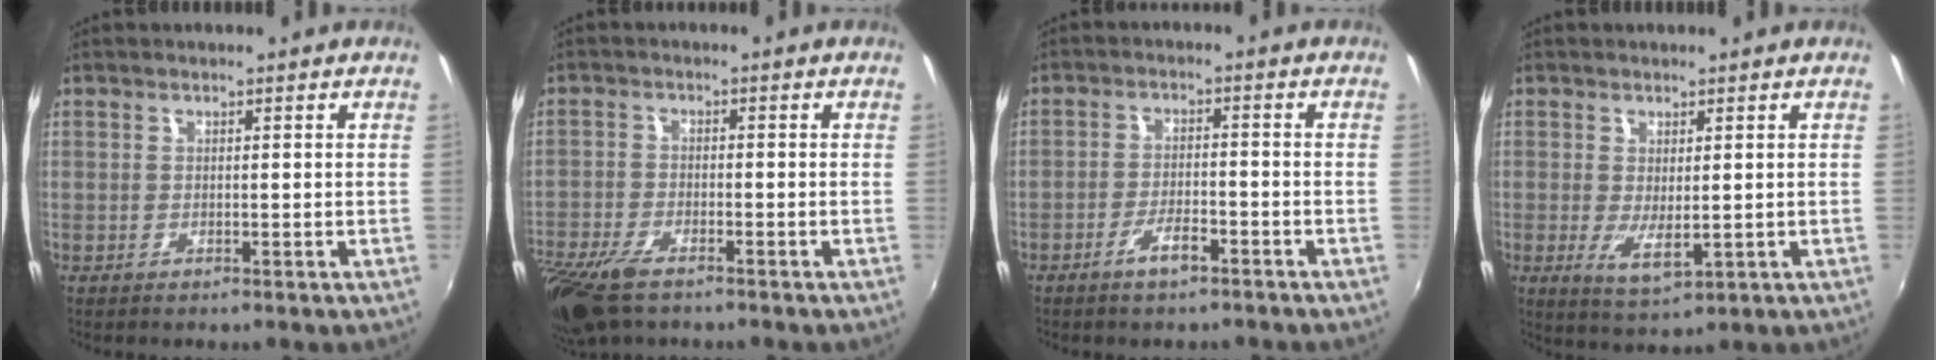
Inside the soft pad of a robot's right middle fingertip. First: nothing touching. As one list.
[{"total": 11.6, "force": [-8.3, 4.5, 6.8], "torque": [-0.170, -0.045, -0.157]}, {"total": 4.3, "force": [-3.1, 1.3, 2.6], "torque": [-0.061, 0.000, -0.052]}, {"total": 4.6, "force": [-0.4, 1.8, 4.3], "torque": [-0.073, -0.016, 0.000]}]